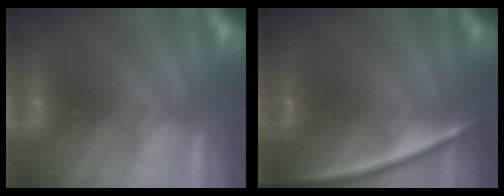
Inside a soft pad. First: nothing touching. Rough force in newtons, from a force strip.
{"total": 2.3}